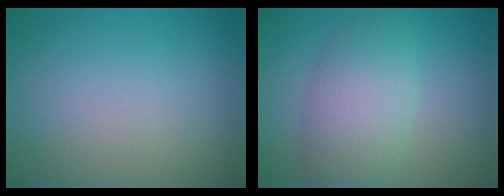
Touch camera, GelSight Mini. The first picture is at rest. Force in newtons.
{"total": 5.4, "press": 5.4, "slide": 0.2}